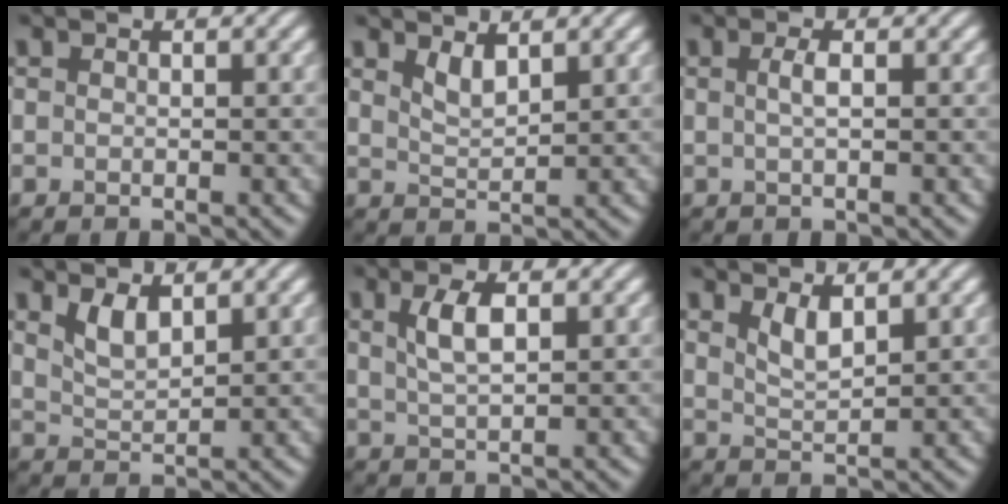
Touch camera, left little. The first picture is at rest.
{"total": 1.9, "force": [1.4, 0.6, 1.2], "torque": [-0.026, -0.008, 0.031]}
{"total": 1.2, "force": [0.2, 0.3, 1.2], "torque": [-0.025, 0.004, 0.002]}
{"total": 2.3, "force": [1.5, 0.8, 1.5], "torque": [-0.035, -0.007, 0.035]}
{"total": 2.9, "force": [1.0, 1.0, 2.5], "torque": [-0.053, 0.003, 0.021]}
{"total": 2.0, "force": [1.3, 0.6, 1.4], "torque": [-0.031, -0.006, 0.028]}